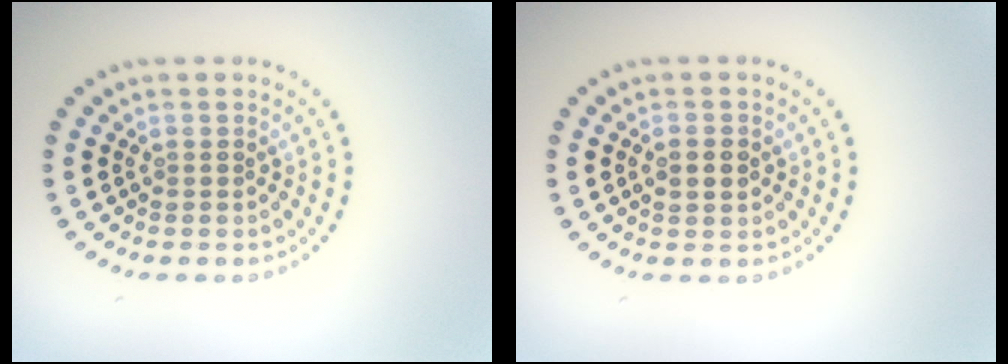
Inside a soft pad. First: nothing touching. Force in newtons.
{"total": 1.6, "press": 1.6, "slide": 0.1}